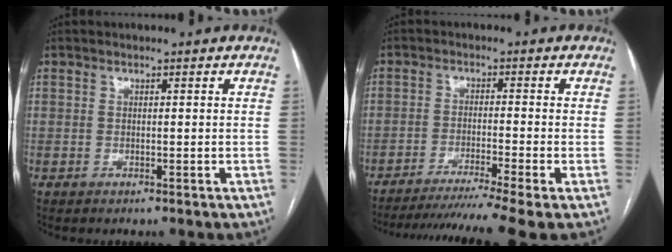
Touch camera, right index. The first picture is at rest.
{"total": 12.5, "force": [-10.3, -2.2, 6.8], "torque": [-0.098, -0.024, -0.159]}